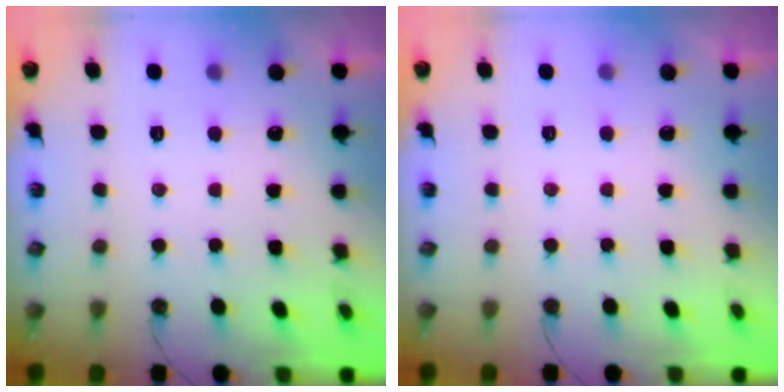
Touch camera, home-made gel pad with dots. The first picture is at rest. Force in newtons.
{"total": 0.0}